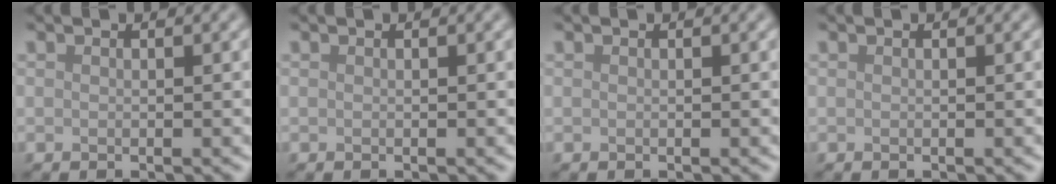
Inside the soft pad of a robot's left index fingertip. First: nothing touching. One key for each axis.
{"total": 0.0}
{"total": 0.0}
{"total": 0.0}